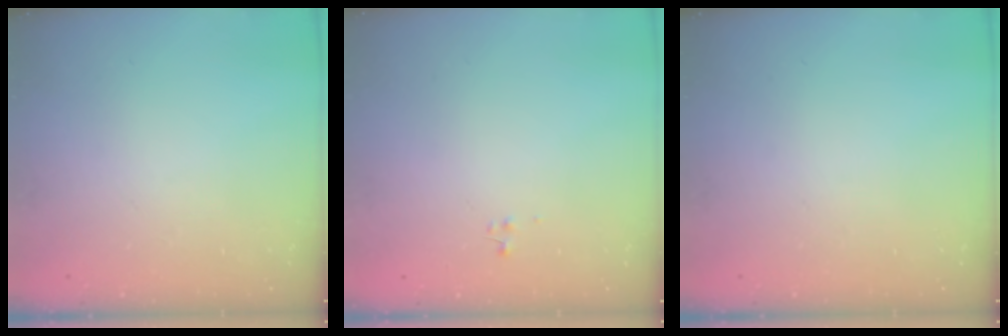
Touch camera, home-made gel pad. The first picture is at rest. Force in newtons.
{"total": 0.0}
{"total": 0.0}